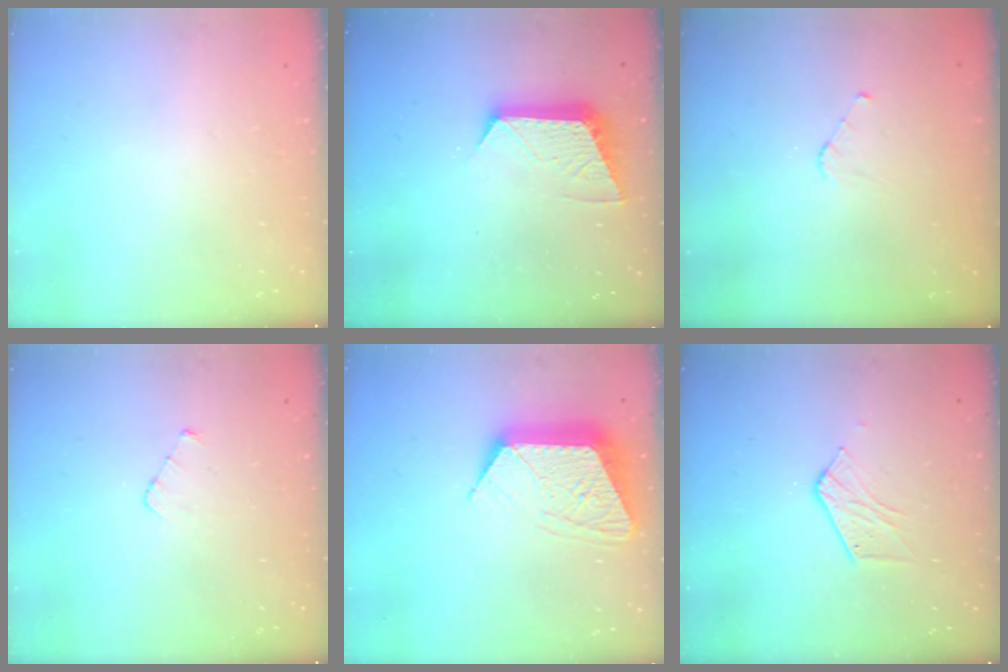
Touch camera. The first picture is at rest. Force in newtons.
{"total": 10.2, "press": 10.1, "slide": 0.5}
{"total": 3.0, "press": 3.0, "slide": 0.2}
{"total": 2.4, "press": 2.4, "slide": 0.3}
{"total": 13.0, "press": 13.0, "slide": 0.9}
{"total": 5.8, "press": 5.8, "slide": 0.5}